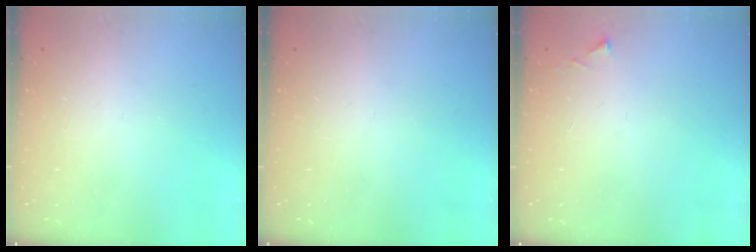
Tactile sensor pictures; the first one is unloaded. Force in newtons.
{"total": 0.0}
{"total": 4.8, "press": 4.8, "slide": 0.6}